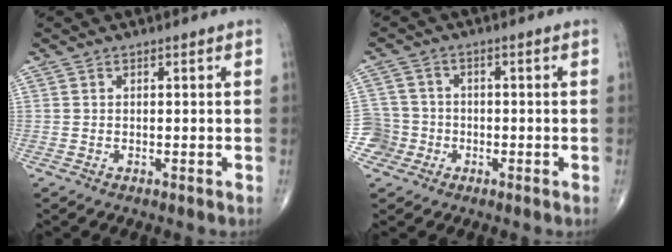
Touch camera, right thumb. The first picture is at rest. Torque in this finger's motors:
{"motor_torque": [-0.03, -0.06, 0.28, 0.07, -0.01]}